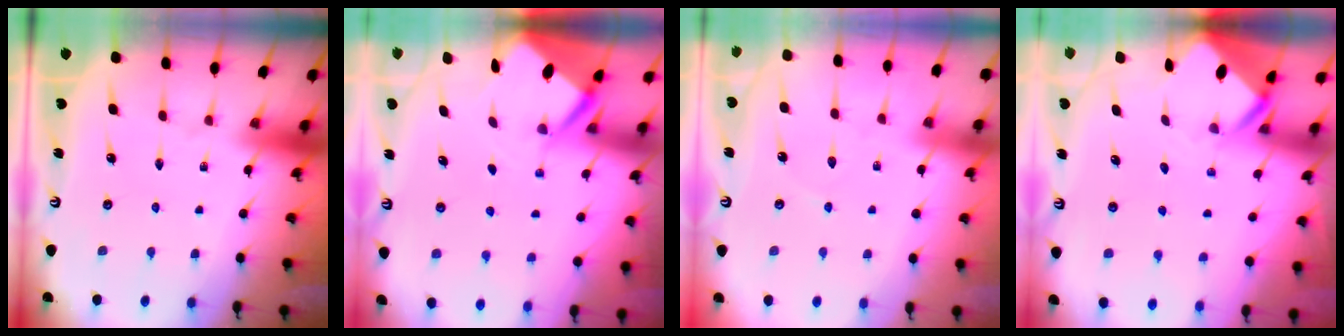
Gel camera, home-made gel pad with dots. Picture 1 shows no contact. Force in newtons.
{"total": 3.5, "press": 3.5, "slide": 0.2}
{"total": 3.0, "press": 3.0, "slide": 0.5}
{"total": 3.3, "press": 3.3, "slide": 0.1}